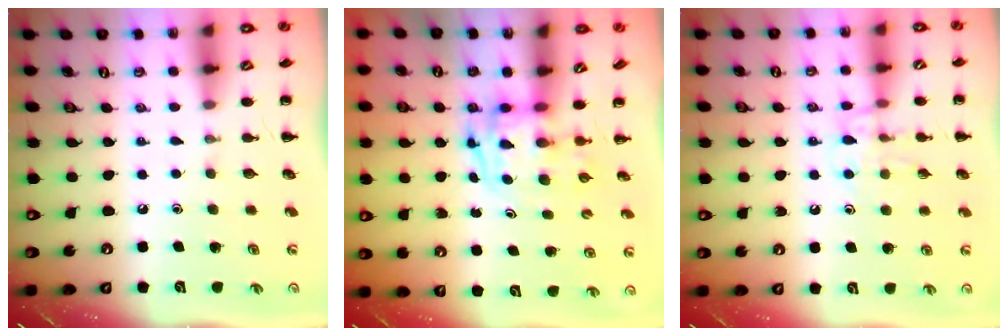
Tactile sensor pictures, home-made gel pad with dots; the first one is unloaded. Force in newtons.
{"total": 3.3, "press": 3.3, "slide": 0.6}
{"total": 10.6, "press": 10.6, "slide": 0.7}